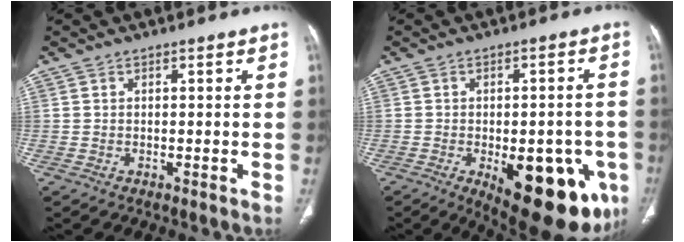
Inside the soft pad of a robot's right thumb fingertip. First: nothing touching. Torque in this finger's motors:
{"motor_torque": [1.94, 3.03, 0.14, -0.14, 0.43]}